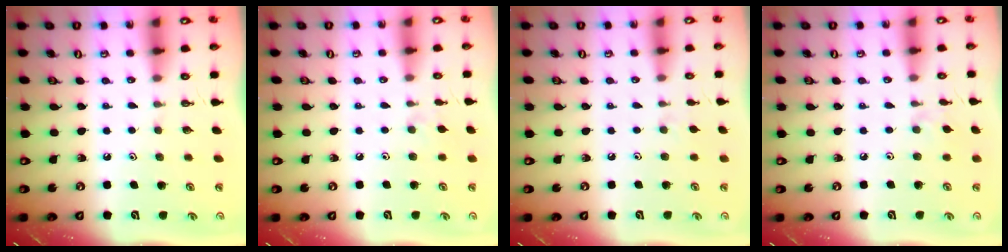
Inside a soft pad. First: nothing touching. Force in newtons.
{"total": 3.7, "press": 3.7, "slide": 0.6}
{"total": 2.2, "press": 2.1, "slide": 0.4}
{"total": 1.9, "press": 1.8, "slide": 0.4}